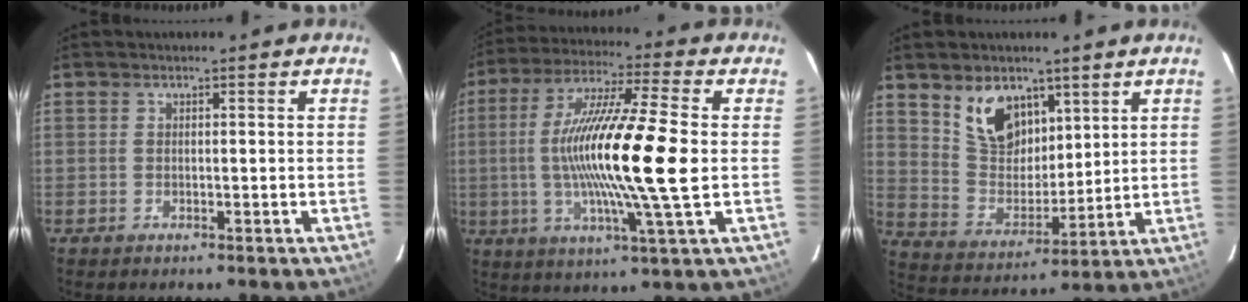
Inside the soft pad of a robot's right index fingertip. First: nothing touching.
{"total": 19.2, "force": [-0.5, 0.7, 19.2], "torque": [-0.349, -0.005, -0.016]}
{"total": 11.5, "force": [6.7, 7.0, 6.0], "torque": [-0.112, 0.009, 0.142]}